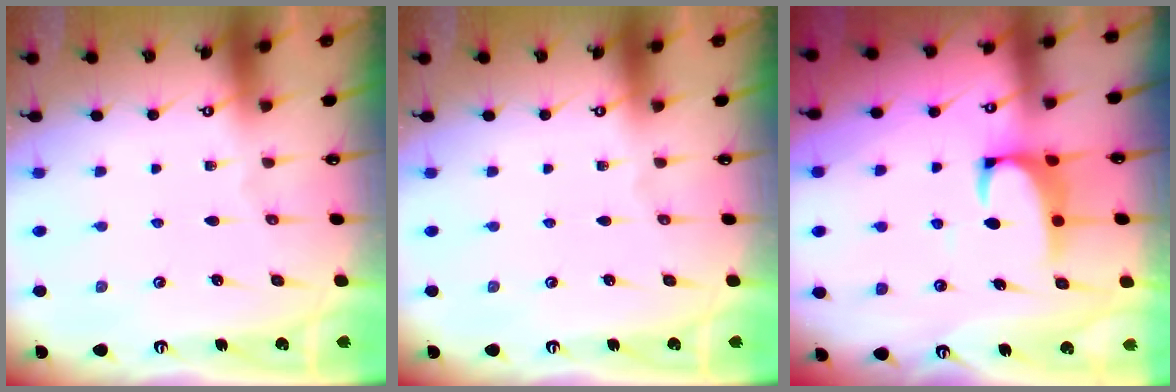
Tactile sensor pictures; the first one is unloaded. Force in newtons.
{"total": 0.0}
{"total": 2.2, "press": 2.0, "slide": 1.0}